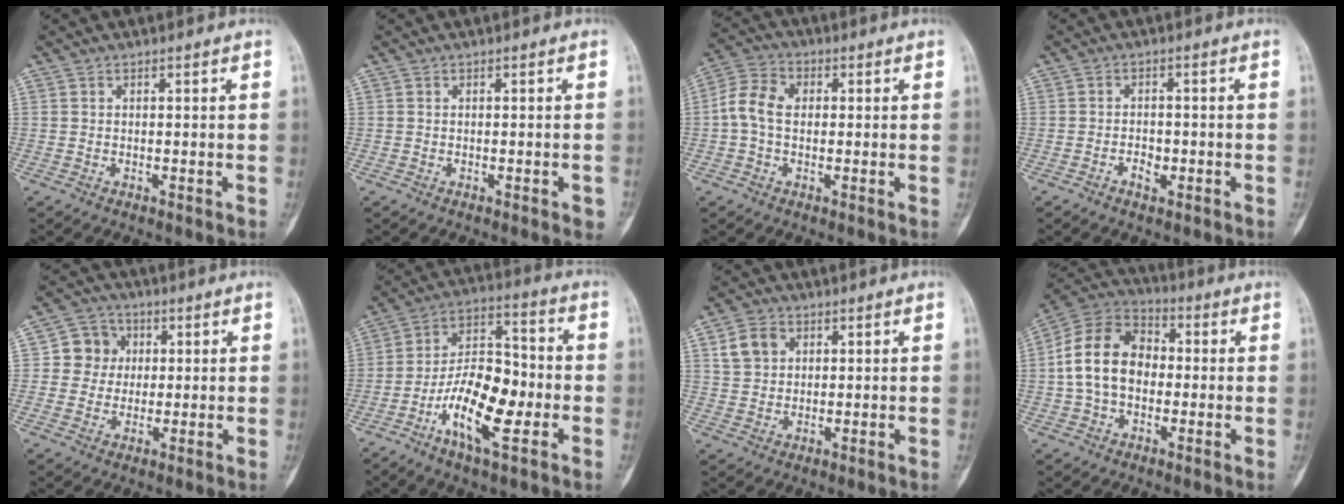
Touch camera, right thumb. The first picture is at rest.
{"total": 1.0, "force": [-0.4, 0.4, 0.8], "torque": [-0.005, -0.001, -0.005]}
{"total": 7.3, "force": [0.0, 5.2, 5.1], "torque": [-0.099, 0.024, -0.008]}
{"total": 2.6, "force": [-1.2, 1.6, 1.7], "torque": [-0.022, 0.008, -0.021]}
{"total": 7.0, "force": [1.0, 6.6, 2.0], "torque": [0.008, 0.008, 0.009]}
{"total": 15.9, "force": [-5.3, 6.5, 13.5], "torque": [-0.229, 0.033, -0.098]}
{"total": 5.6, "force": [2.1, 4.5, 2.7], "torque": [-0.034, -0.001, 0.042]}
{"total": 14.4, "force": [-0.3, 10.4, 10.0], "torque": [-0.165, 0.036, -0.015]}